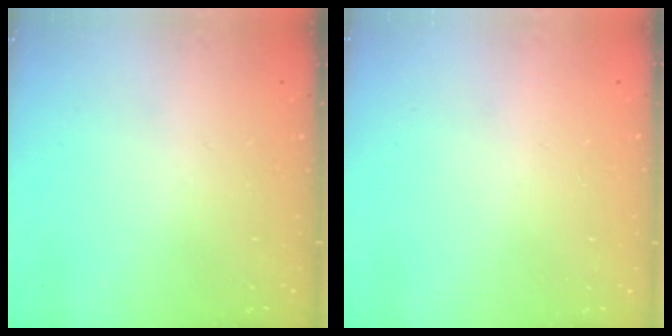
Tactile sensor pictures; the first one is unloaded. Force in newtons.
{"total": 0.9, "press": 0.9, "slide": 0.0}